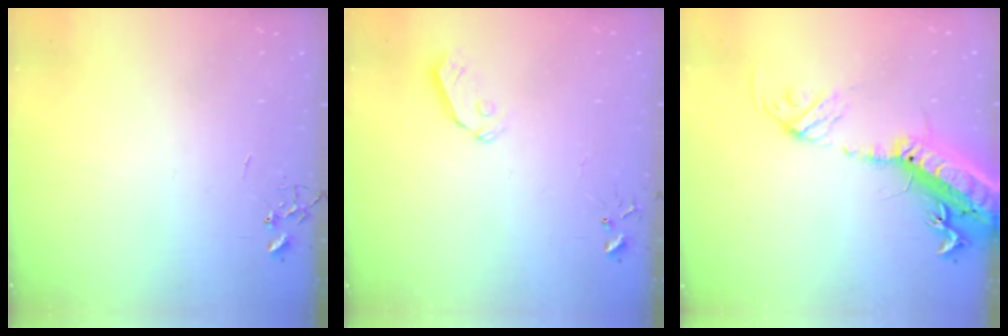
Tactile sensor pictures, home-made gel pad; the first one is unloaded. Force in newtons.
{"total": 5.8, "press": 5.8, "slide": 0.5}
{"total": 23.3, "press": 22.7, "slide": 5.2}